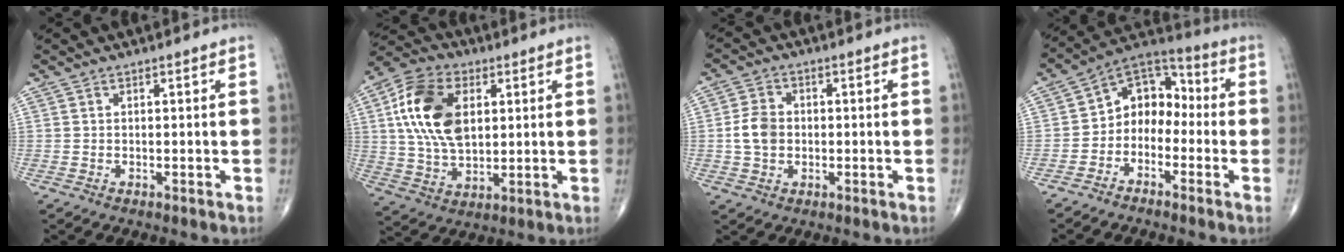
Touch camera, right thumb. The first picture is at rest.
{"total": 16.6, "force": [4.5, 10.2, 12.3], "torque": [-0.220, -0.006, 0.085]}
{"total": 5.5, "force": [-0.3, 4.3, 3.5], "torque": [-0.058, 0.008, -0.010]}
{"total": 9.6, "force": [-2.5, 7.4, 5.6], "torque": [-0.054, 0.061, -0.064]}